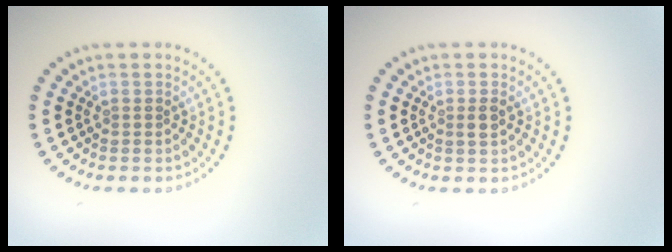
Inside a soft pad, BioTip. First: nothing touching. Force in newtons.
{"total": 1.1, "press": 1.0, "slide": 0.4}